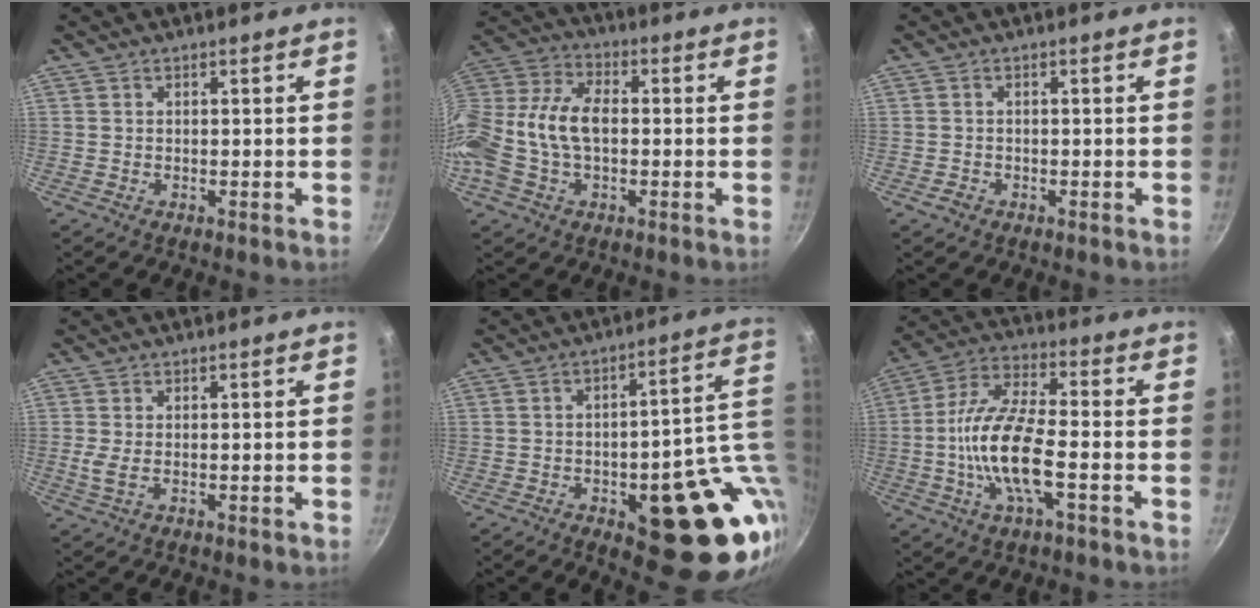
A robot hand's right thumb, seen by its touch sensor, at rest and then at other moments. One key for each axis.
{"total": 15.9, "fx": -1.2, "fy": 10.3, "fz": 12.0, "tx": -0.231, "ty": 0.039, "tz": -0.038}
{"total": 1.5, "fx": -0.8, "fy": 1.1, "fz": 0.5, "tx": -0.007, "ty": 0.007, "tz": -0.013}
{"total": 2.1, "fx": 0.2, "fy": 0.9, "fz": 2.0, "tx": -0.041, "ty": -0.002, "tz": 0.006}
{"total": 21.3, "fx": -3.1, "fy": 8.7, "fz": 19.2, "tx": -0.184, "ty": 0.005, "tz": -0.031}
{"total": 14.7, "fx": -3.4, "fy": 5.2, "fz": 13.4, "tx": -0.260, "ty": 0.029, "tz": -0.079}